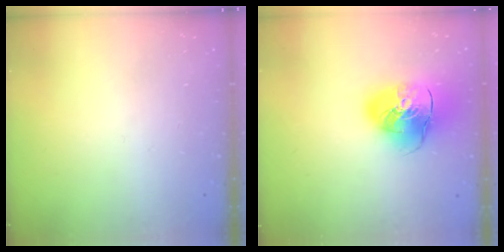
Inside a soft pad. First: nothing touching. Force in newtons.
{"total": 18.6, "press": 18.3, "slide": 3.1}